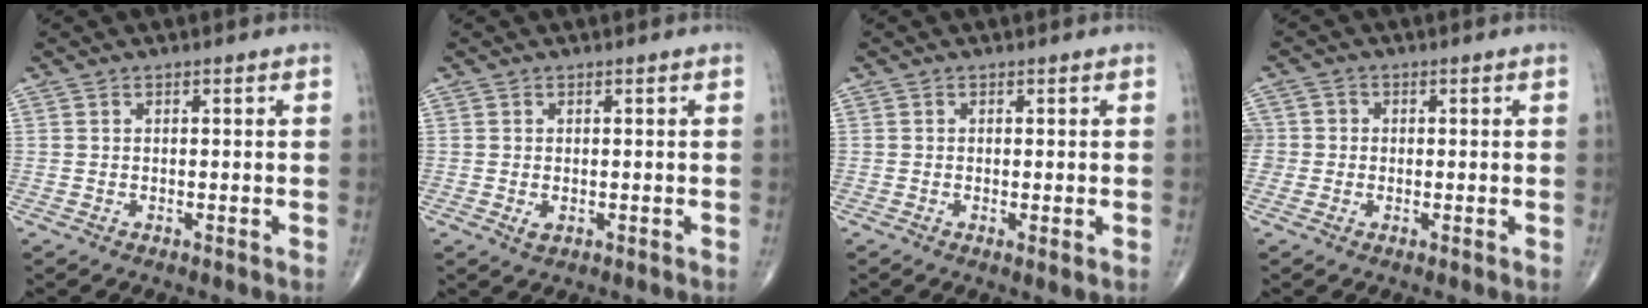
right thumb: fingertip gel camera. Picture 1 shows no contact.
{"total": 1.4, "force": [-0.2, 0.9, 1.1], "torque": [-0.017, -0.001, 0.000]}
{"total": 1.3, "force": [-0.2, 0.2, 1.2], "torque": [-0.025, -0.007, -0.005]}
{"total": 3.6, "force": [-0.4, 3.5, 0.5], "torque": [0.012, 0.011, -0.012]}